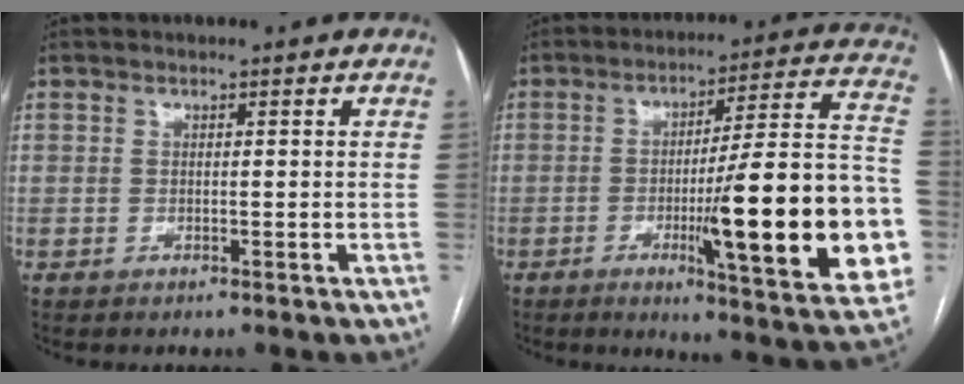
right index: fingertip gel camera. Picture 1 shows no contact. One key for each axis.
{"total": 24.3, "fx": -5.2, "fy": 2.2, "fz": 23.7, "tx": -0.269, "ty": 0.003, "tz": -0.067}